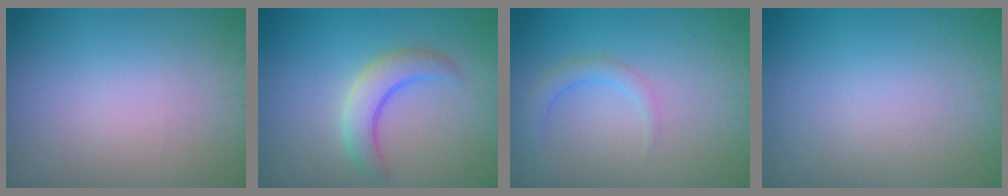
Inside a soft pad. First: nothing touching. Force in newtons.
{"total": 3.5, "press": 3.5, "slide": 0.3}
{"total": 1.8, "press": 1.8, "slide": 0.0}
{"total": 0.0}